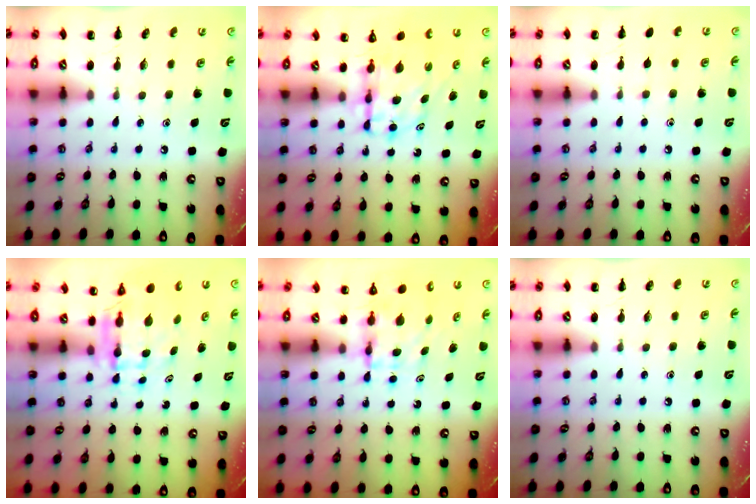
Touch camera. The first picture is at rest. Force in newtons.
{"total": 6.7, "press": 6.6, "slide": 0.9}
{"total": 3.9, "press": 3.7, "slide": 1.3}
{"total": 6.1, "press": 6.0, "slide": 0.9}
{"total": 4.1, "press": 4.1, "slide": 0.5}
{"total": 0.0}